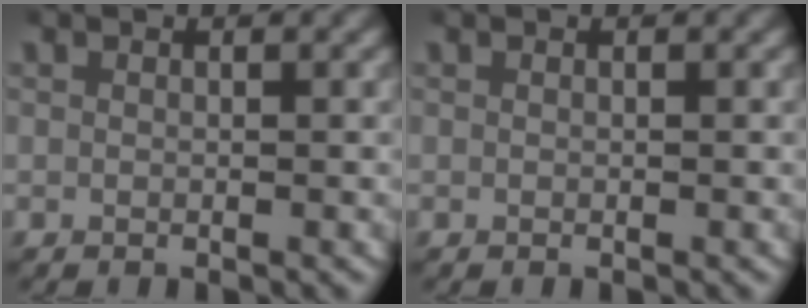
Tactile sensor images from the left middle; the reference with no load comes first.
{"total": 0.0}